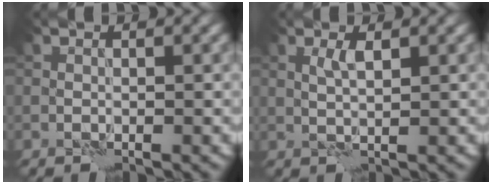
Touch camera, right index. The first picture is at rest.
{"total": 1.5, "force": [0.5, 0.1, 1.4], "torque": [-0.030, 0.002, 0.008]}